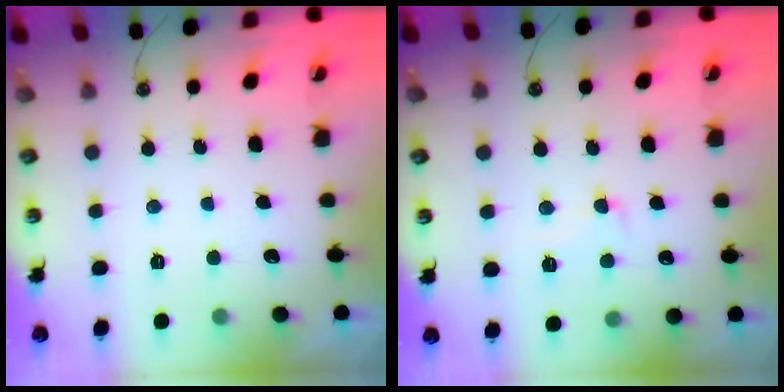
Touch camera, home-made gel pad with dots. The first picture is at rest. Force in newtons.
{"total": 2.1, "press": 2.0, "slide": 0.8}